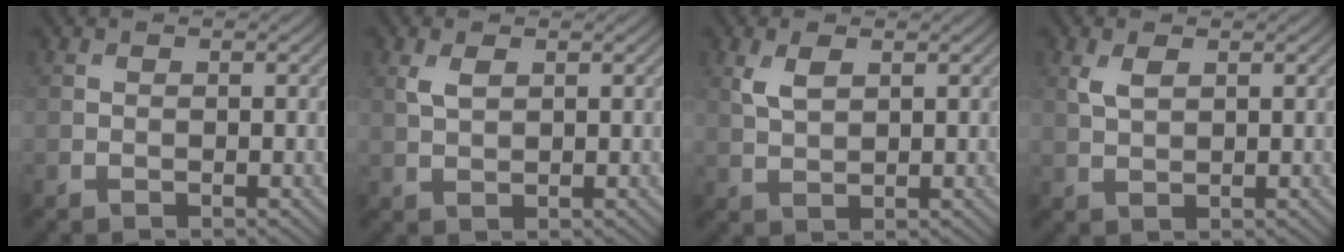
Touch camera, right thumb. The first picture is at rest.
{"total": 2.2, "force": [1.0, 1.1, 1.6], "torque": [-0.041, 0.000, 0.022]}
{"total": 3.1, "force": [1.4, 1.5, 2.3], "torque": [-0.056, 0.000, 0.032]}
{"total": 2.5, "force": [1.1, 1.2, 1.8], "torque": [-0.047, 0.000, 0.026]}